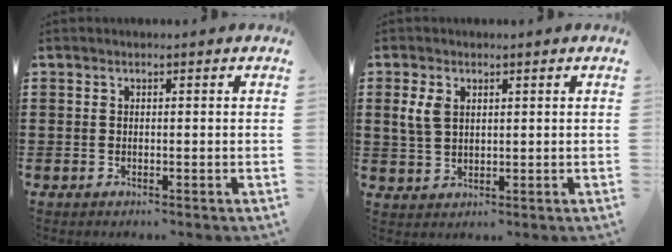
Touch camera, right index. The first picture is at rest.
{"total": 3.8, "force": [1.4, 2.4, 2.6], "torque": [-0.066, 0.006, 0.022]}